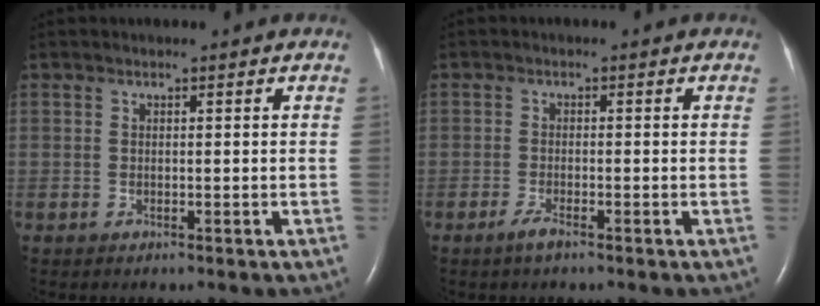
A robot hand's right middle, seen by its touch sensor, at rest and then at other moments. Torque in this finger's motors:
{"motor_torque": [0.18, -0.14, -0.02, 0.00]}